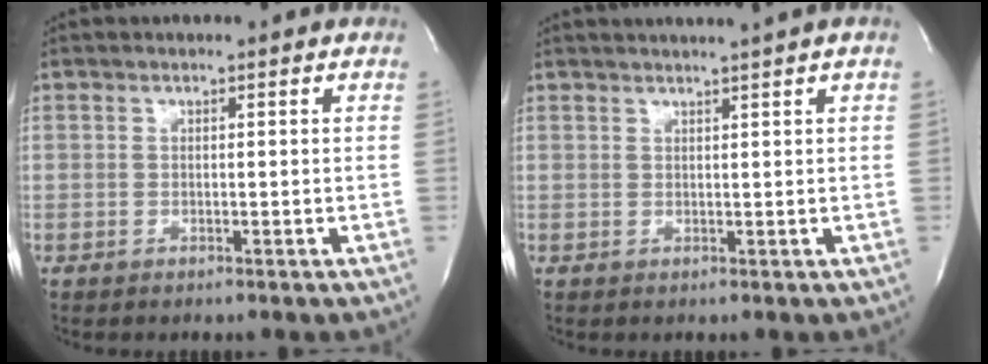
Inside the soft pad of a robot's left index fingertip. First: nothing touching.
{"total": 3.9, "force": [3.1, -1.2, 1.9], "torque": [-0.025, 0.006, 0.043]}